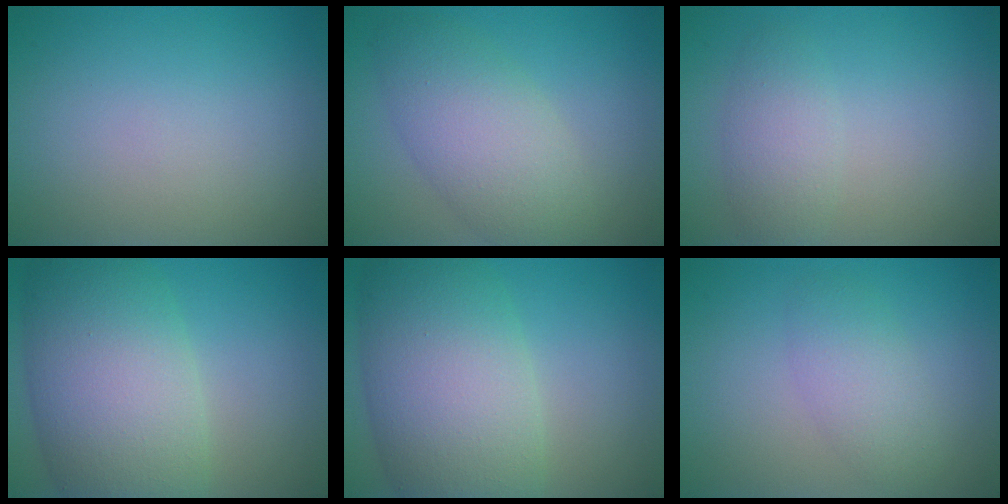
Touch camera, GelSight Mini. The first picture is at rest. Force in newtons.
{"total": 5.7, "press": 5.7, "slide": 0.4}
{"total": 2.4, "press": 2.4, "slide": 0.1}
{"total": 10.9, "press": 10.9, "slide": 0.5}
{"total": 10.9, "press": 10.9, "slide": 0.5}
{"total": 2.7, "press": 2.7, "slide": 0.3}